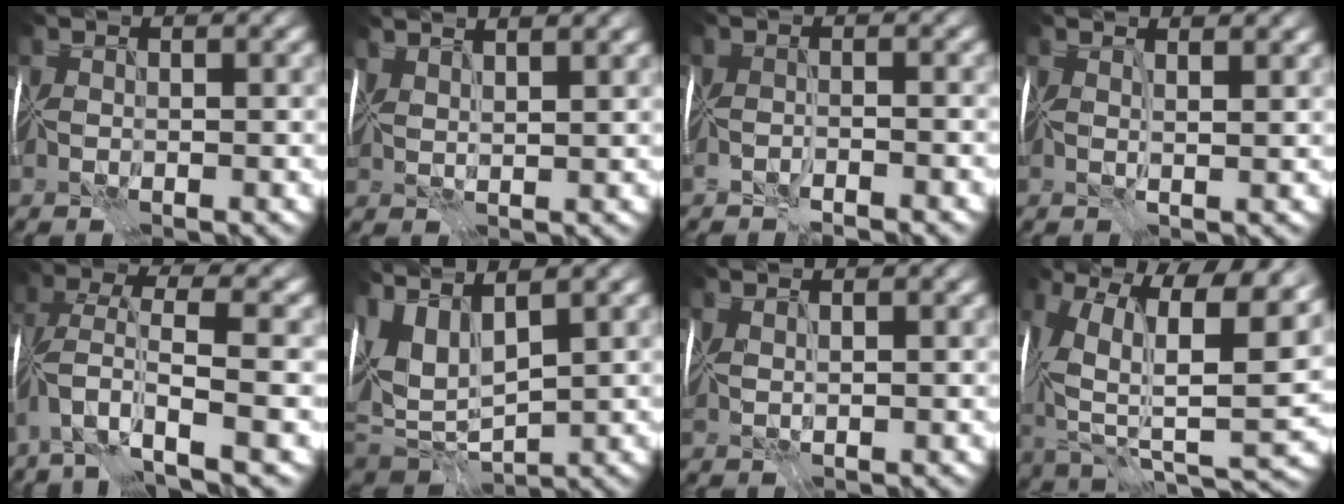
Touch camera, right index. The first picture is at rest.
{"total": 3.8, "force": [3.2, 0.4, 2.1], "torque": [-0.029, 0.015, 0.032]}
{"total": 2.4, "force": [-2.3, -0.6, 0.2], "torque": [-0.004, -0.004, -0.039]}
{"total": 2.3, "force": [1.7, -0.1, 1.5], "torque": [-0.014, 0.005, 0.008]}
{"total": 6.4, "force": [-3.3, 0.7, 5.4], "torque": [-0.114, 0.007, -0.070]}
{"total": 7.6, "force": [1.3, 3.5, 6.6], "torque": [-0.148, -0.003, 0.028]}
{"total": 1.0, "force": [0.7, -0.4, 0.5], "torque": [-0.009, 0.000, 0.015]}
{"total": 16.7, "force": [5.2, 7.5, 14.0], "torque": [-0.234, 0.020, 0.094]}